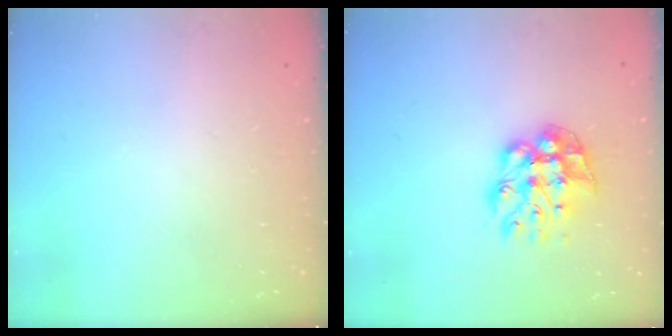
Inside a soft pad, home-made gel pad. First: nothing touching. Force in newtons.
{"total": 11.6, "press": 11.6, "slide": 1.1}